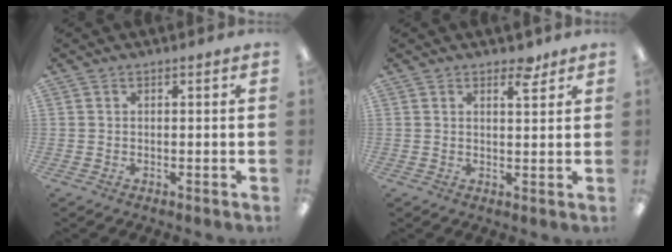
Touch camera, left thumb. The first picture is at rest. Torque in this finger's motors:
{"motor_torque": [-0.04, 0.19, -0.27, 0.11, 0.00]}